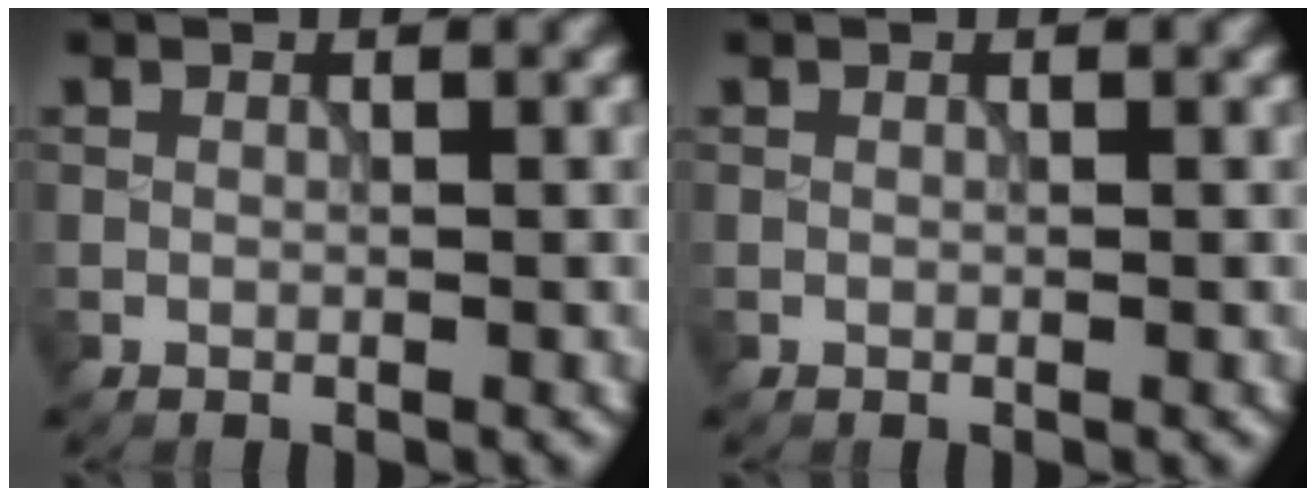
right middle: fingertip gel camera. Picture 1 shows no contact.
{"total": 0.0}